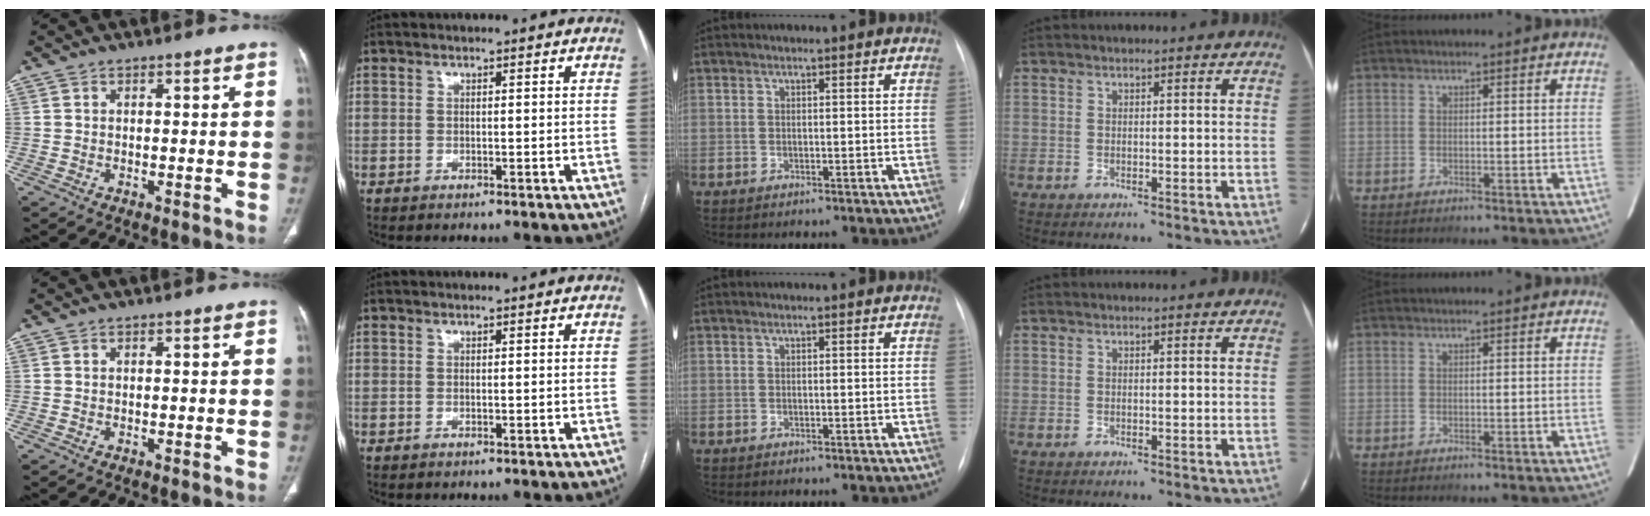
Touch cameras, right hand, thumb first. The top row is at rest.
{}